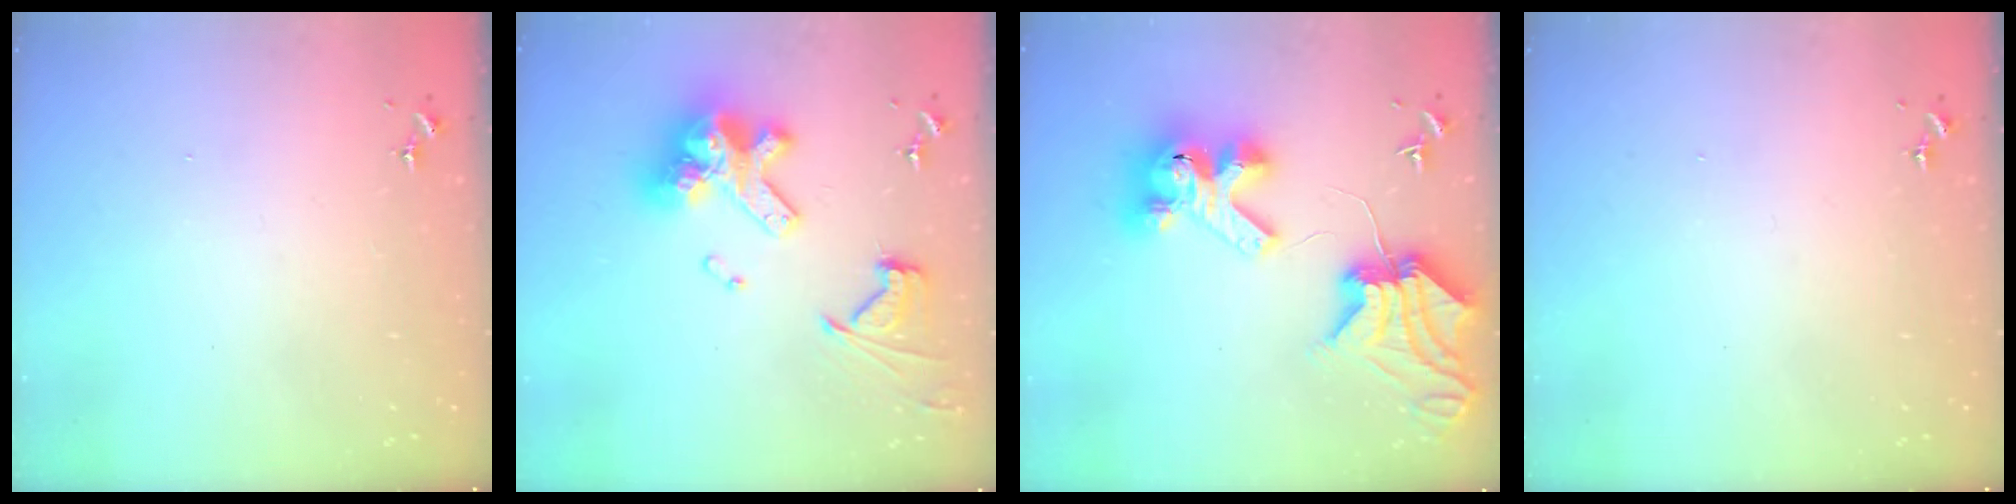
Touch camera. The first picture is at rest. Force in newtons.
{"total": 18.5, "press": 18.3, "slide": 2.2}
{"total": 14.6, "press": 14.5, "slide": 1.6}
{"total": 0.0}